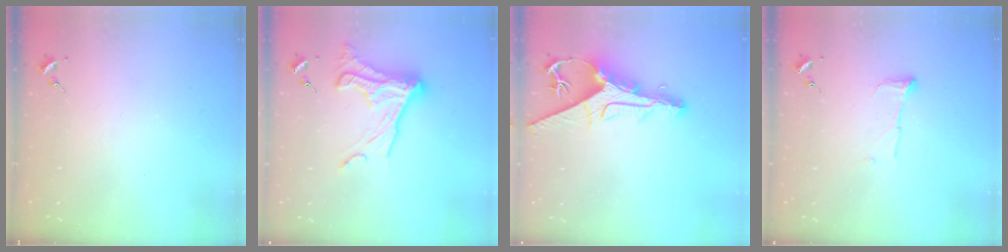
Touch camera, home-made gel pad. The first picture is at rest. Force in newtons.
{"total": 16.7, "press": 16.6, "slide": 1.1}
{"total": 12.6, "press": 12.5, "slide": 1.4}
{"total": 6.3, "press": 6.3, "slide": 0.3}